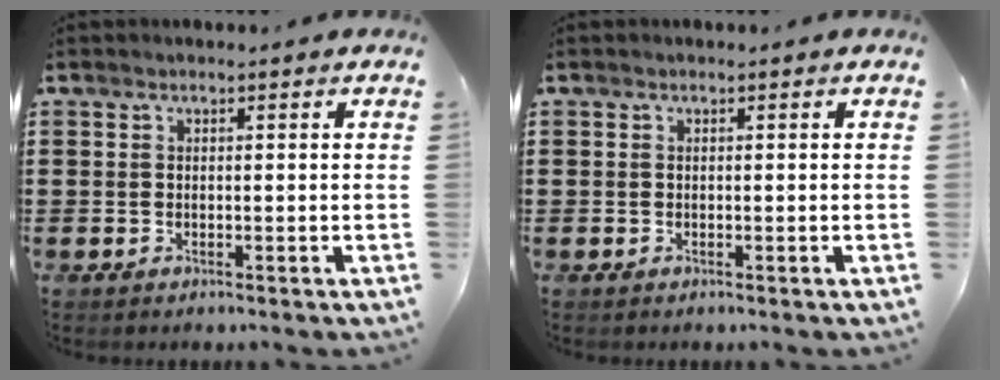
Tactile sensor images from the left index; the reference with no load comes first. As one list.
[{"total": 0.0}]